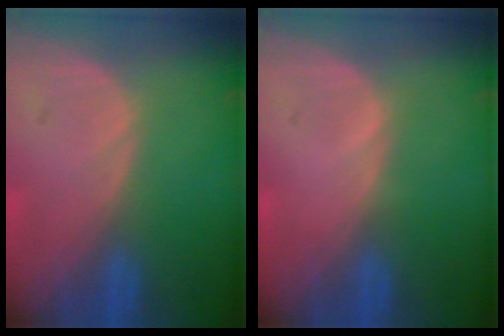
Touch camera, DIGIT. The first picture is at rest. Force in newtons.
{"total": 0.5, "press": 0.1, "slide": 0.5}